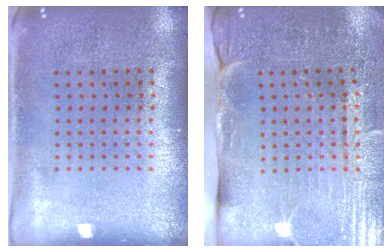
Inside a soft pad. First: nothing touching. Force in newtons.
{"total": 3.7, "press": 3.5, "slide": 1.2}